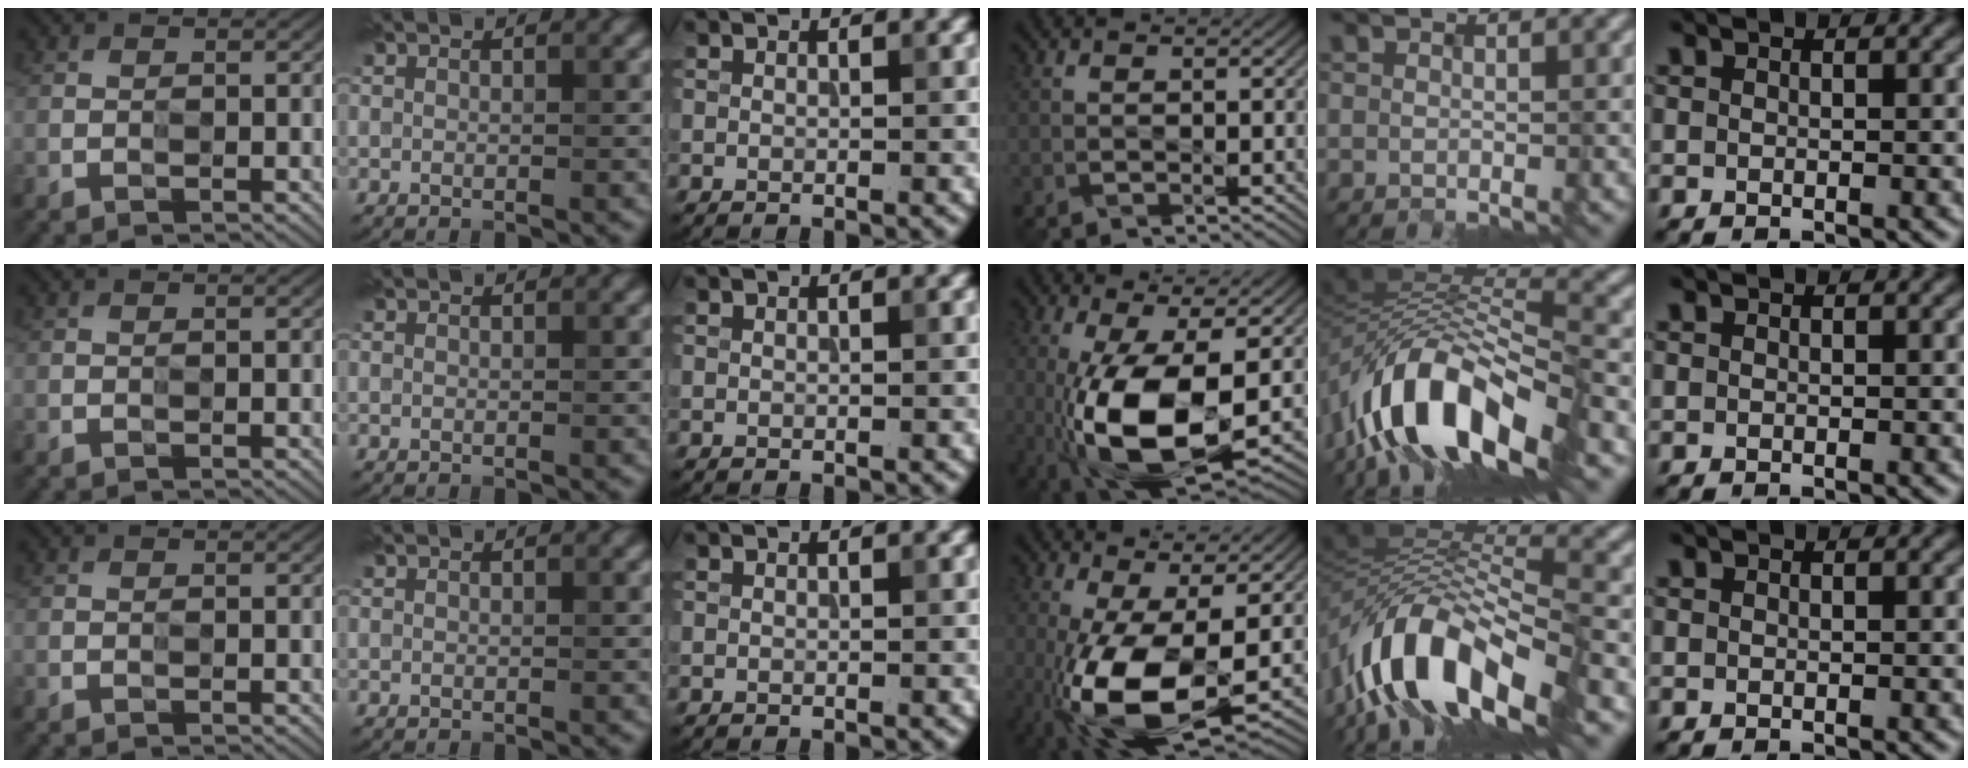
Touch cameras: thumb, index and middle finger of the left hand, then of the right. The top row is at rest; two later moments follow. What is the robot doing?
{"motion": "insert", "object": "pill capsule"}